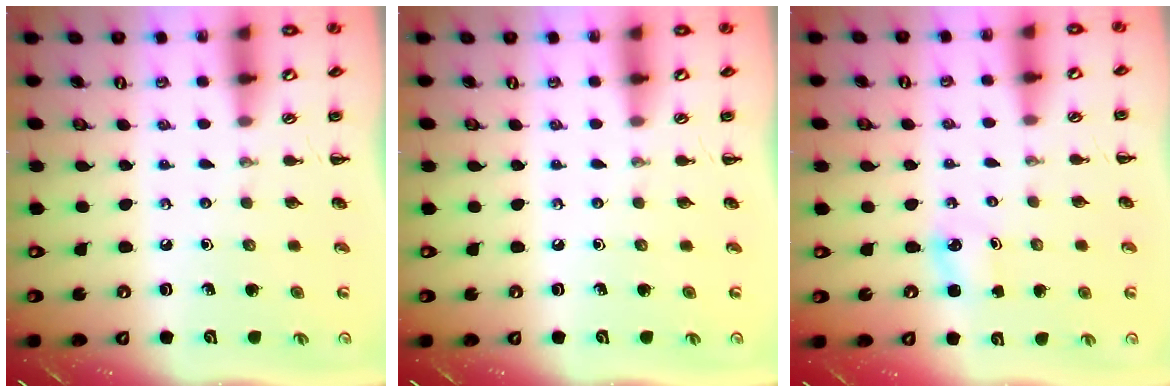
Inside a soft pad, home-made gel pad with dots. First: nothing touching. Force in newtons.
{"total": 0.0}
{"total": 1.5, "press": 1.5, "slide": 0.3}